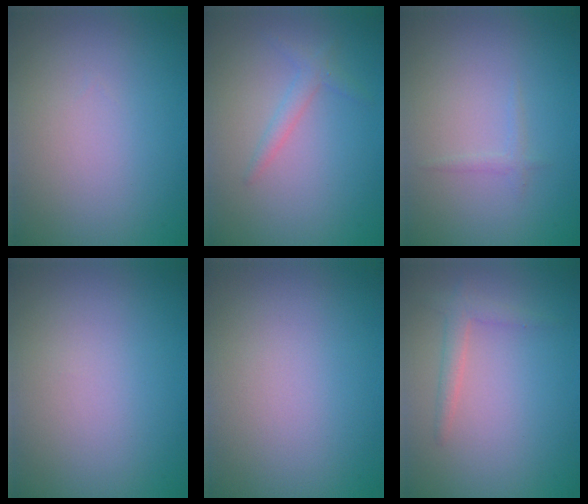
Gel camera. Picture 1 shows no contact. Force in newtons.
{"total": 1.5, "press": 1.5, "slide": 0.1}
{"total": 0.7, "press": 0.7, "slide": 0.1}
{"total": 0.0}
{"total": 0.0}
{"total": 1.6, "press": 1.6, "slide": 0.0}